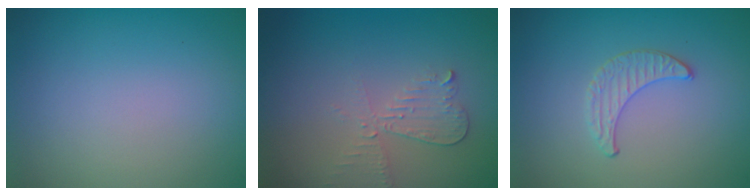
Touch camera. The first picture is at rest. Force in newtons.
{"total": 2.1, "press": 2.1, "slide": 0.1}
{"total": 1.0, "press": 1.0, "slide": 0.3}